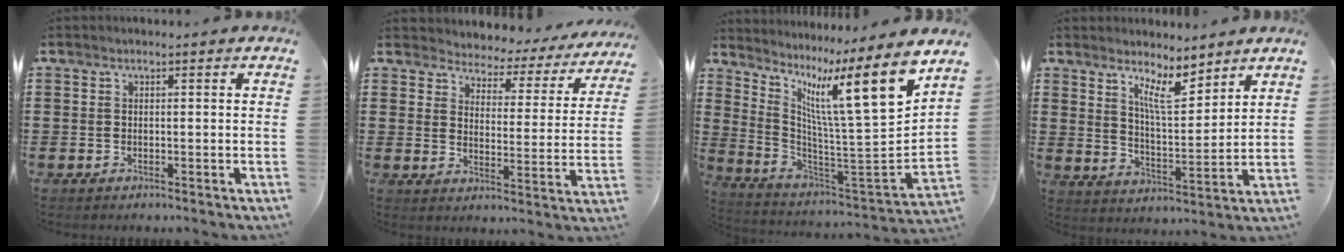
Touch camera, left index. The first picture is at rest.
{"total": 3.0, "force": [2.8, 0.8, -0.2], "torque": [-0.020, -0.025, 0.041]}
{"total": 13.9, "force": [8.1, 1.6, 11.1], "torque": [-0.203, -0.076, 0.117]}
{"total": 7.3, "force": [5.9, 1.7, 4.0], "torque": [-0.077, -0.025, 0.102]}